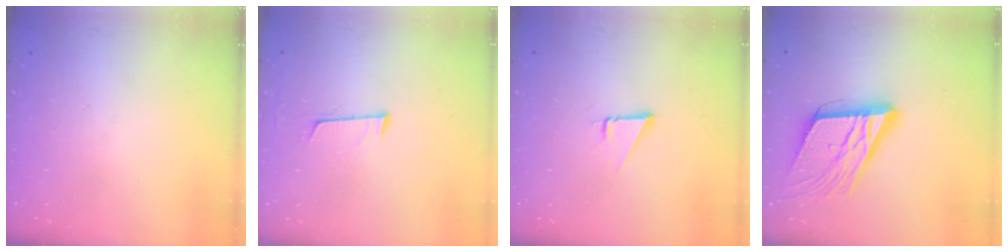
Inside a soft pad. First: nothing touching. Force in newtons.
{"total": 5.8, "press": 5.5, "slide": 1.9}
{"total": 1.9, "press": 1.9, "slide": 0.1}
{"total": 16.9, "press": 16.5, "slide": 3.6}